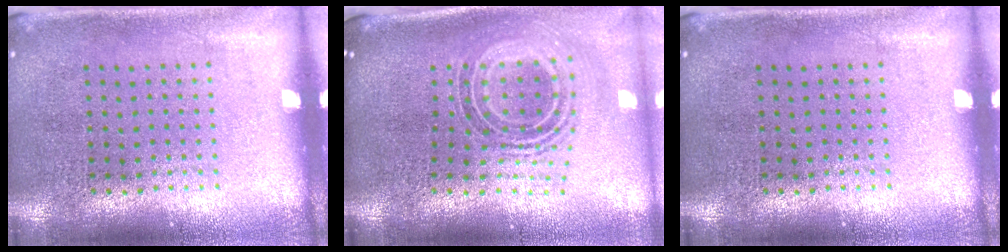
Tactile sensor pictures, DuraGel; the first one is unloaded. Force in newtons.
{"total": 1.3, "press": 1.1, "slide": 0.8}
{"total": 0.0}